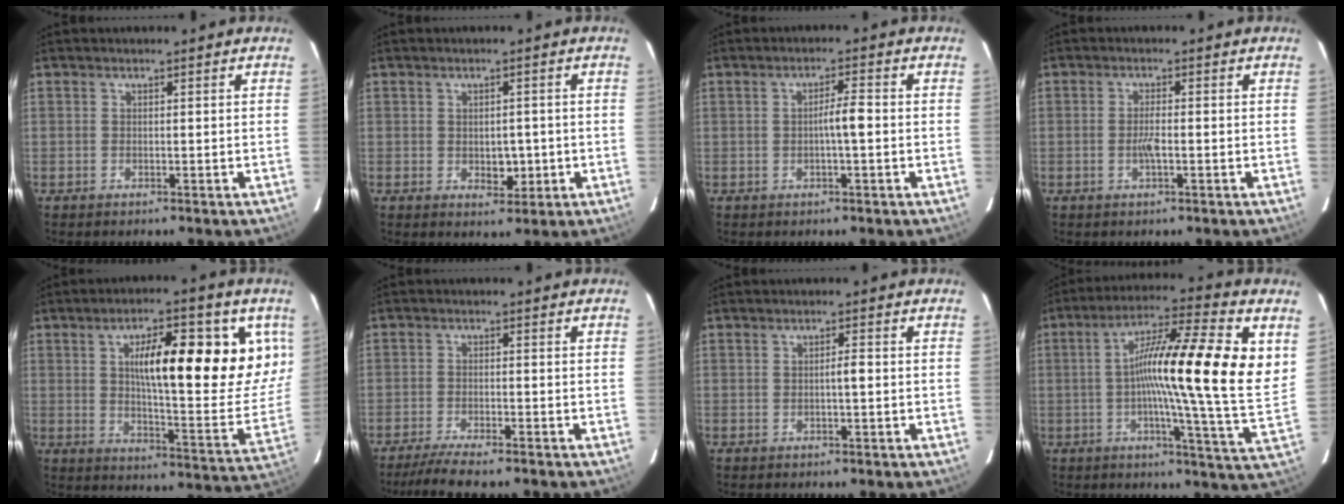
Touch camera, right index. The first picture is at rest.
{"total": 3.4, "force": [-0.7, 2.1, 2.5], "torque": [-0.030, 0.000, -0.001]}
{"total": 4.3, "force": [-0.5, 0.0, 4.3], "torque": [-0.073, 0.006, -0.008]}
{"total": 2.2, "force": [-0.6, 0.3, 2.1], "torque": [-0.045, 0.000, -0.013]}
{"total": 20.0, "force": [6.3, 4.5, 18.5], "torque": [-0.252, 0.009, 0.093]}
{"total": 7.3, "force": [-6.2, 0.4, 3.9], "torque": [-0.062, -0.018, -0.103]}
{"total": 1.3, "force": [-0.2, 0.1, 1.3], "torque": [-0.021, 0.002, -0.004]}
{"total": 20.1, "force": [3.6, 0.5, 19.8], "torque": [-0.291, 0.020, 0.036]}